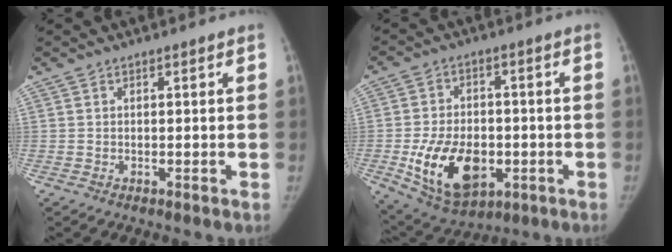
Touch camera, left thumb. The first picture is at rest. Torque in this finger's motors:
{"motor_torque": [1.29, 1.31, 0.88, -0.62, 0.27]}